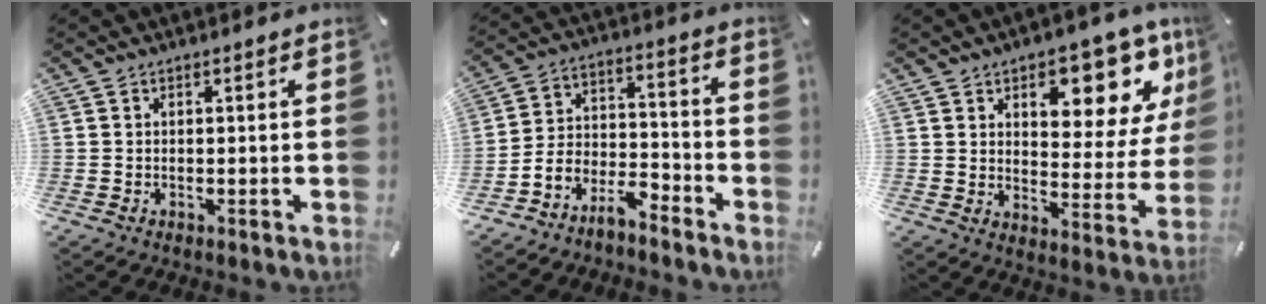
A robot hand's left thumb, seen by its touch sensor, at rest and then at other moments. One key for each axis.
{"total": 7.9, "fx": -6.9, "fy": 3.2, "fz": 2.0, "tx": -0.031, "ty": 0.027, "tz": -0.132}
{"total": 12.3, "fx": 7.8, "fy": 6.5, "fz": 7.0, "tx": -0.069, "ty": -0.071, "tz": 0.129}